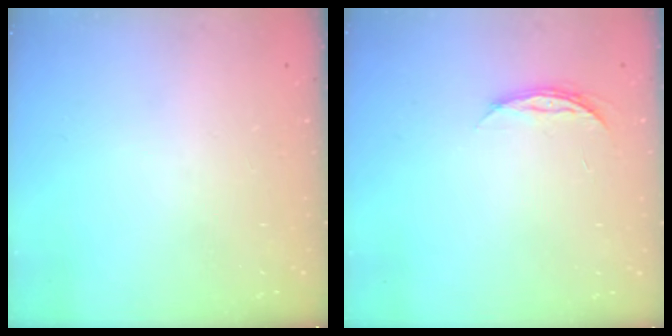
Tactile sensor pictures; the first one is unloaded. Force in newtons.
{"total": 4.2, "press": 4.1, "slide": 0.5}